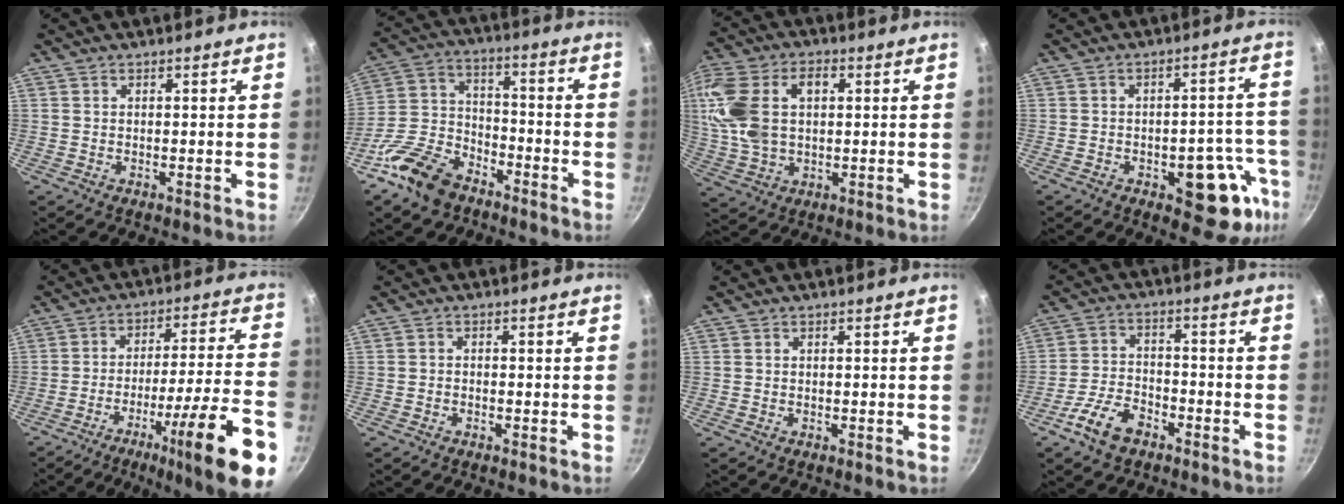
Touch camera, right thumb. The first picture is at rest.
{"total": 14.2, "force": [-9.3, 8.3, 6.8], "torque": [-0.117, 0.067, -0.188]}
{"total": 15.1, "force": [3.0, 9.8, 11.2], "torque": [-0.217, 0.010, 0.054]}
{"total": 14.2, "force": [-5.9, 7.0, 10.8], "torque": [-0.061, 0.033, -0.073]}
{"total": 20.8, "force": [-10.6, 2.1, 17.8], "torque": [-0.242, 0.044, -0.158]}
{"total": 0.8, "force": [-0.6, 0.3, 0.3], "torque": [-0.011, 0.005, -0.014]}
{"total": 0.0}
{"total": 8.2, "force": [-5.1, 4.4, 4.7], "torque": [-0.081, 0.036, -0.099]}